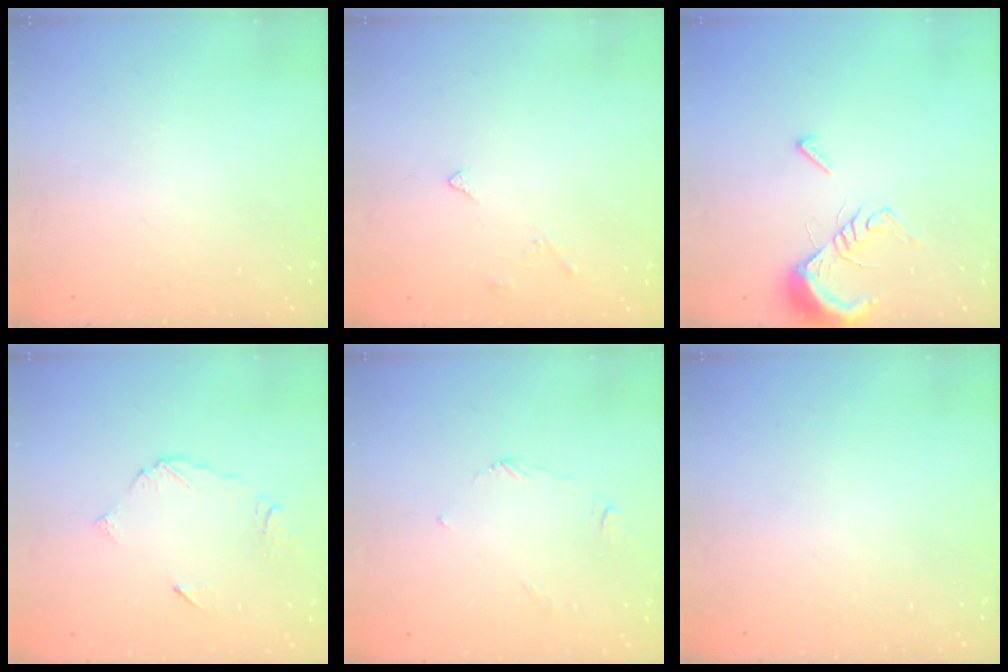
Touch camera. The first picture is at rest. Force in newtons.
{"total": 3.3, "press": 3.2, "slide": 0.6}
{"total": 9.5, "press": 9.4, "slide": 0.9}
{"total": 6.3, "press": 6.3, "slide": 0.1}
{"total": 2.7, "press": 2.7, "slide": 0.3}
{"total": 0.0}